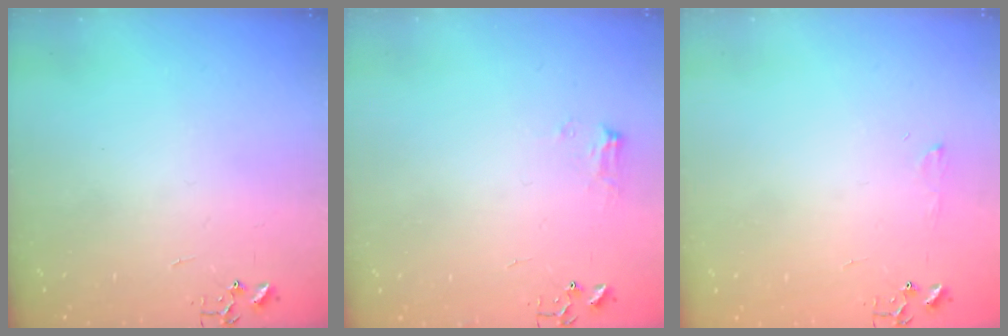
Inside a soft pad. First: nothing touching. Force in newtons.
{"total": 6.8, "press": 6.8, "slide": 0.8}
{"total": 4.2, "press": 4.2, "slide": 0.6}